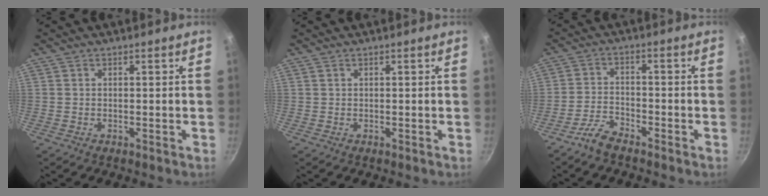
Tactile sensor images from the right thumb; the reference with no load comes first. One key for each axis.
{"total": 0.0}
{"total": 4.5, "fx": -3.8, "fy": 1.4, "fz": 2.0, "tx": -0.045, "ty": 0.030, "tz": -0.080}